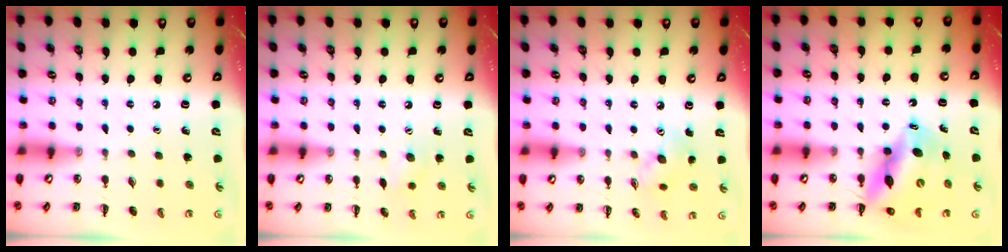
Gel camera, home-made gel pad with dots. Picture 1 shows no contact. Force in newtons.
{"total": 6.6, "press": 6.4, "slide": 1.3}
{"total": 6.4, "press": 6.4, "slide": 0.3}
{"total": 13.4, "press": 13.0, "slide": 3.5}